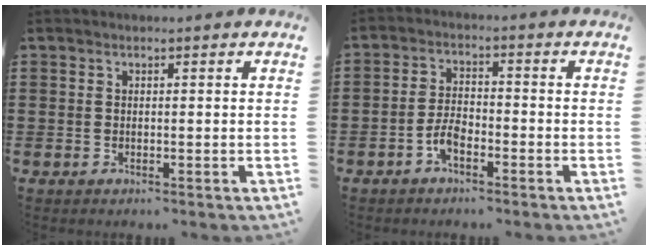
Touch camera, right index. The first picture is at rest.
{"total": 4.0, "force": [-2.3, 1.7, 2.8], "torque": [-0.070, 0.000, -0.050]}